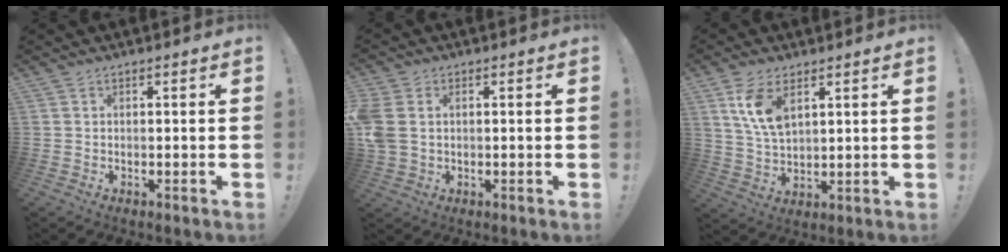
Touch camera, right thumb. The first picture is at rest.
{"total": 6.5, "force": [1.1, 5.0, 4.1], "torque": [-0.090, 0.001, 0.025]}
{"total": 9.6, "force": [4.9, 4.9, 6.7], "torque": [-0.127, -0.019, 0.087]}